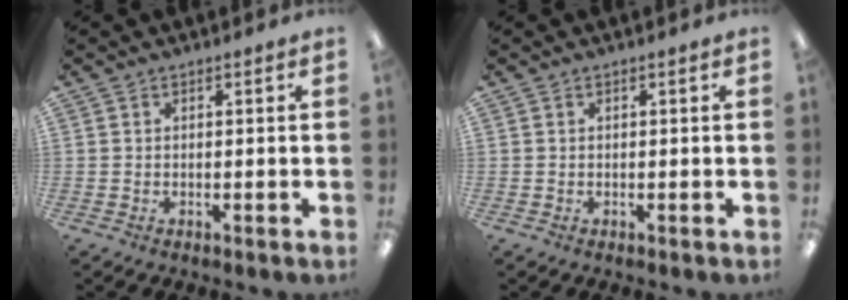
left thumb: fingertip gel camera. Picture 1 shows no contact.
{"total": 0.0}